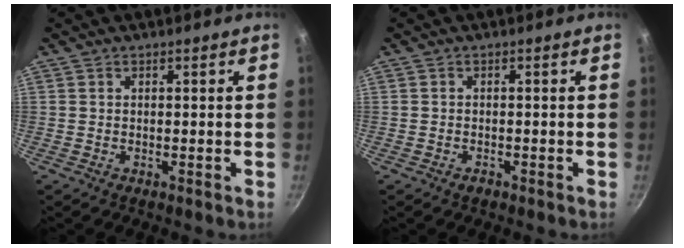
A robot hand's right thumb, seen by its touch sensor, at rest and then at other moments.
{"total": 1.0, "force": [-0.7, 0.6, 0.5], "torque": [-0.010, 0.006, -0.012]}